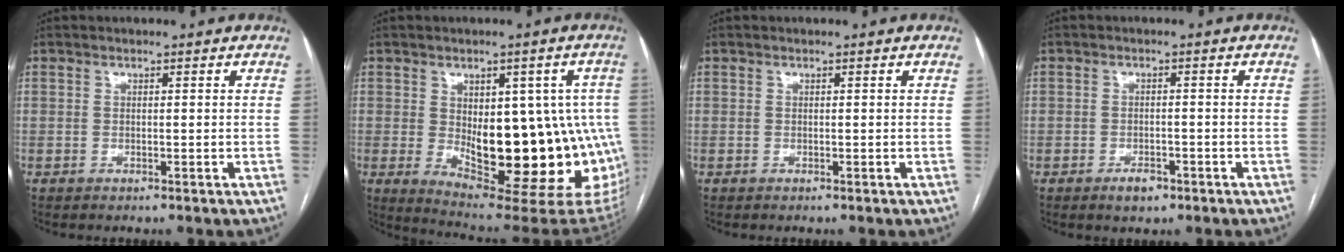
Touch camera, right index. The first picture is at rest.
{"total": 21.9, "force": [-3.0, 9.3, 19.6], "torque": [-0.185, 0.006, -0.010]}
{"total": 0.0}
{"total": 2.6, "force": [-1.7, 1.5, 1.4], "torque": [-0.020, 0.003, -0.020]}